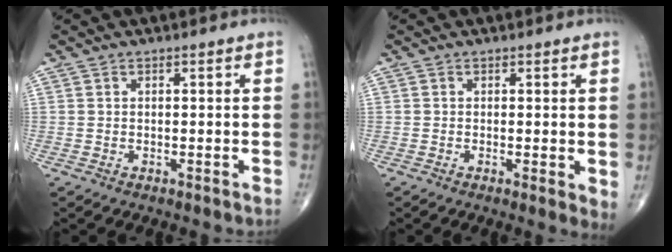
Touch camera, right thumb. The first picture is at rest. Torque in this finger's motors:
{"motor_torque": [0.01, -0.02, -0.05, -0.02, -0.02]}